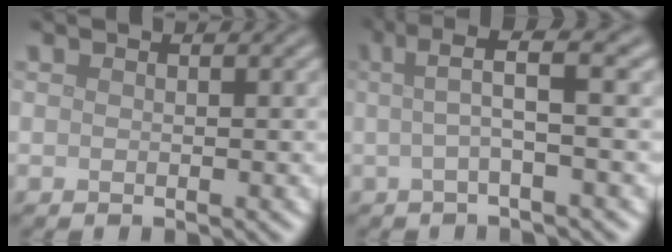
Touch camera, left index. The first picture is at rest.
{"total": 3.7, "force": [0.8, 0.5, 3.6], "torque": [-0.062, 0.013, 0.010]}